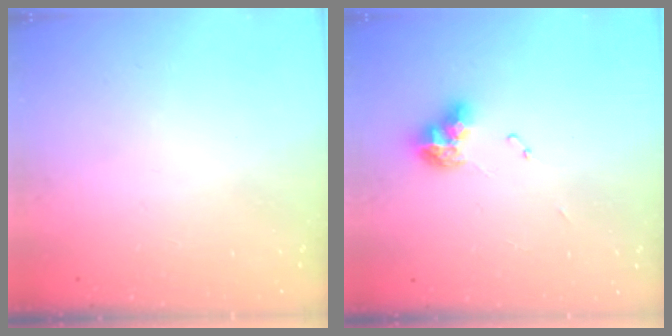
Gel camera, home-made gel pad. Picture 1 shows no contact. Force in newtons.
{"total": 9.1, "press": 9.0, "slide": 1.1}